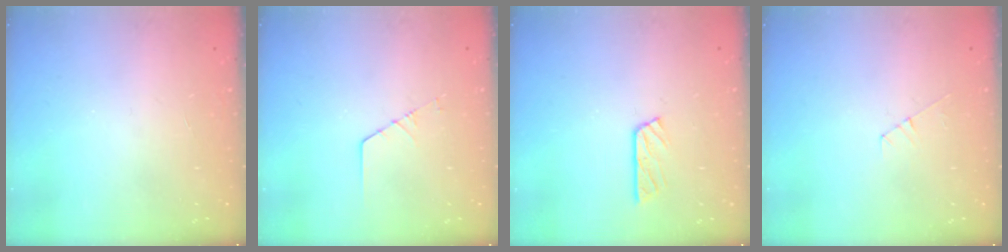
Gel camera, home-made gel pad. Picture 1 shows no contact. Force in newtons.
{"total": 1.3, "press": 1.3, "slide": 0.1}
{"total": 5.8, "press": 5.8, "slide": 0.2}
{"total": 5.0, "press": 5.0, "slide": 0.5}